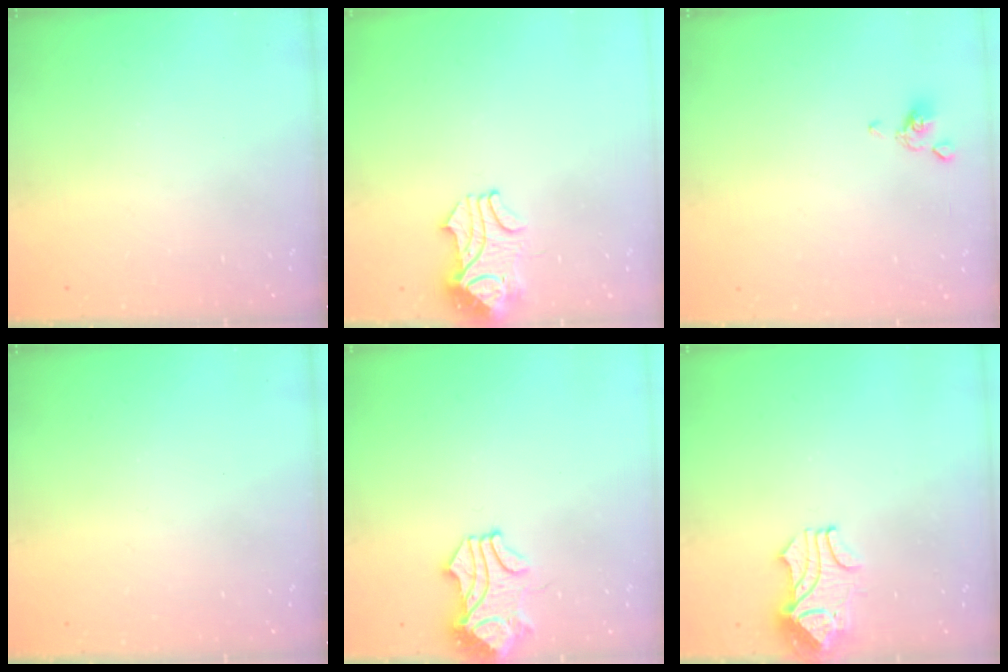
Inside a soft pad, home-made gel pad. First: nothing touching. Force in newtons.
{"total": 2.3, "press": 2.2, "slide": 0.6}
{"total": 2.1, "press": 2.1, "slide": 0.5}
{"total": 0.0}
{"total": 1.7, "press": 1.5, "slide": 0.8}
{"total": 2.3, "press": 2.2, "slide": 0.7}